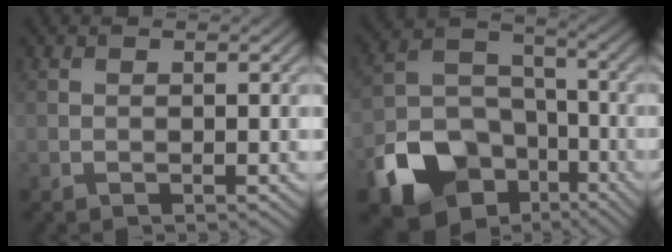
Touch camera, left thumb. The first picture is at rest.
{"total": 15.2, "force": [-8.0, 10.5, 7.6], "torque": [-0.183, -0.045, -0.148]}